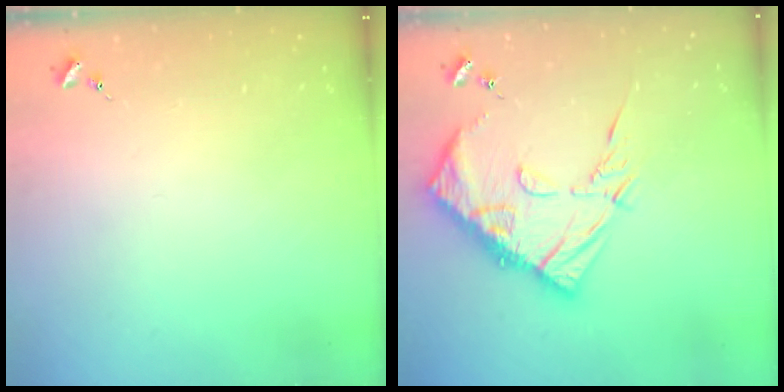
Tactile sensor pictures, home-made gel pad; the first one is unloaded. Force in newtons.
{"total": 16.8, "press": 16.7, "slide": 1.7}